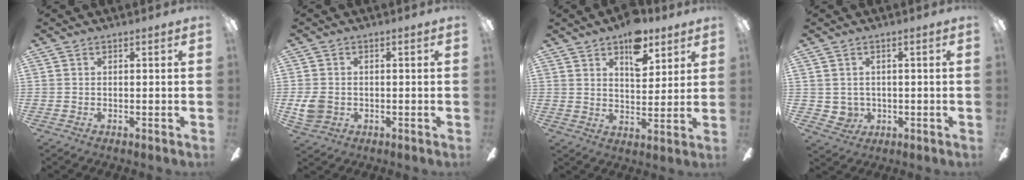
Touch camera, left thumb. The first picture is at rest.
{"total": 5.2, "force": [-0.5, 4.4, 2.7], "torque": [-0.052, 0.005, -0.007]}
{"total": 10.9, "force": [6.8, 5.8, 6.3], "torque": [-0.075, -0.026, 0.115]}
{"total": 3.4, "force": [1.0, 3.2, 0.7], "torque": [-0.029, 0.000, 0.019]}